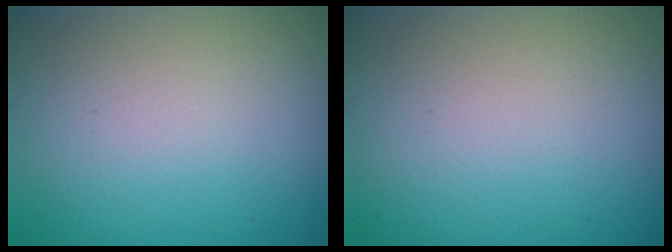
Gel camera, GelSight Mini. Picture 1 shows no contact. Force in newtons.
{"total": 0.0}